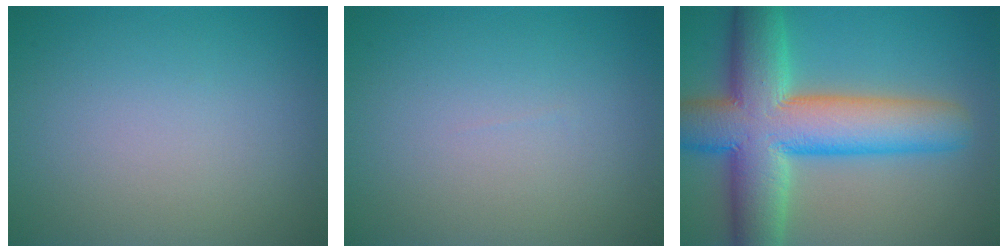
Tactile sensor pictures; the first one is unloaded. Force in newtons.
{"total": 0.0}
{"total": 12.6, "press": 12.5, "slide": 0.7}